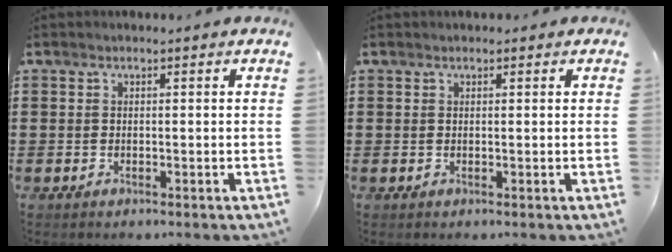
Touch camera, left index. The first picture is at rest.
{"total": 0.5, "force": [0.4, 0.4, 0.1], "torque": [-0.003, 0.003, 0.007]}